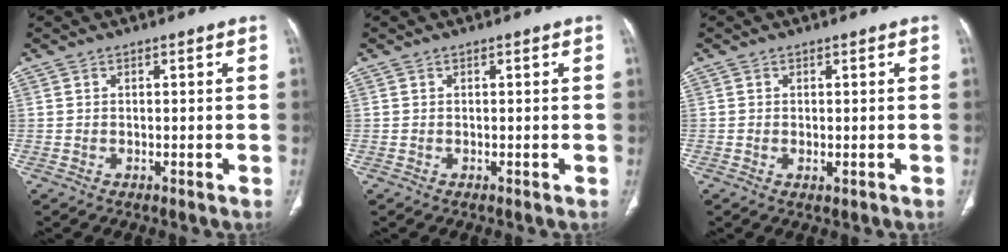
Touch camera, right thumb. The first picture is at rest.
{"total": 0.0}
{"total": 1.2, "force": [-0.3, 0.6, 1.0], "torque": [-0.018, -0.004, -0.002]}